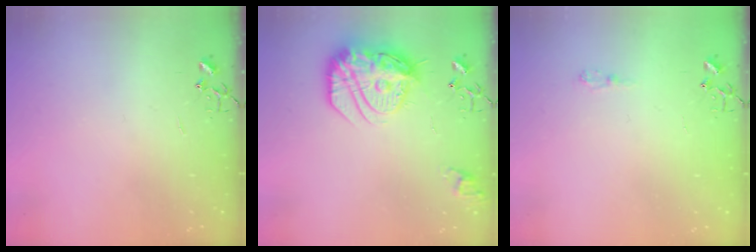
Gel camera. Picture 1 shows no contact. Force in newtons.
{"total": 18.9, "press": 18.8, "slide": 1.8}
{"total": 6.5, "press": 6.5, "slide": 0.6}